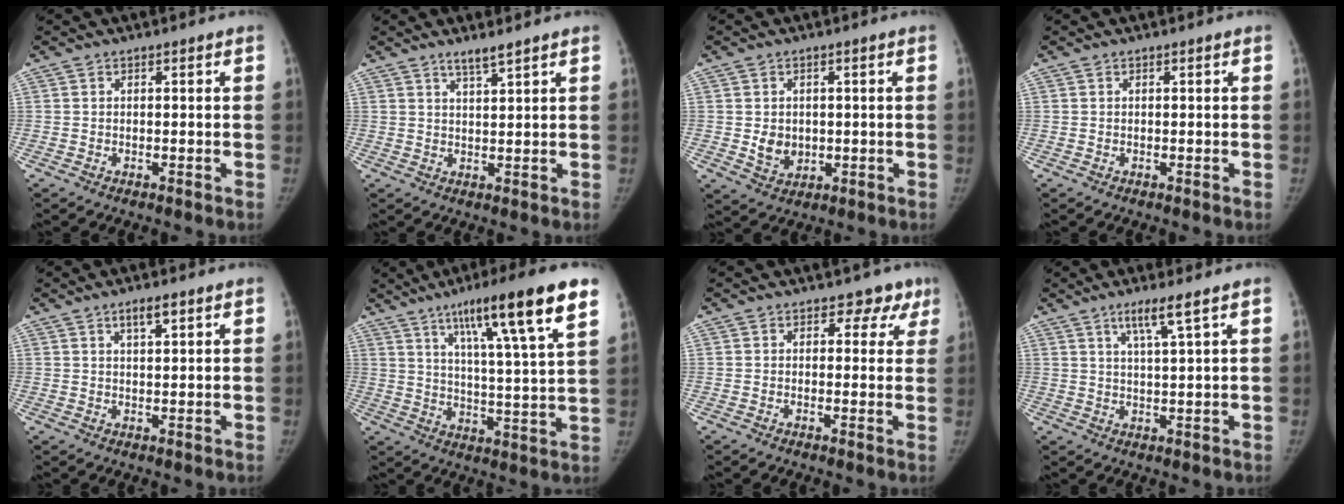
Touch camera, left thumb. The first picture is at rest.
{"total": 2.9, "force": [2.4, 0.1, 1.7], "torque": [-0.031, -0.018, 0.045]}
{"total": 5.0, "force": [0.0, 4.1, 2.8], "torque": [-0.026, -0.004, 0.011]}
{"total": 0.0}
{"total": 3.3, "force": [2.0, 1.0, 2.5], "torque": [-0.037, -0.006, 0.035]}
{"total": 18.6, "force": [10.7, 1.8, 15.1], "torque": [-0.216, -0.037, 0.164]}
{"total": 4.5, "force": [2.8, 3.4, 0.6], "torque": [0.030, -0.012, 0.018]}
{"total": 5.1, "force": [3.0, -0.2, 4.1], "torque": [-0.081, -0.018, 0.060]}